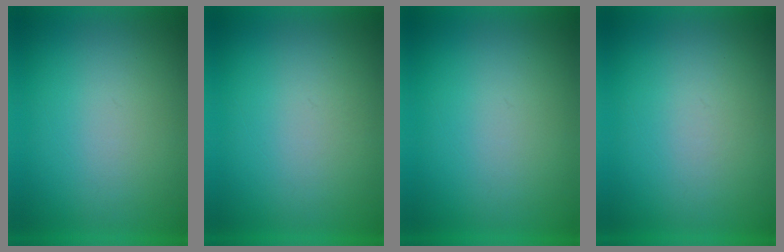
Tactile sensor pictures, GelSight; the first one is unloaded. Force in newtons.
{"total": 1.2}
{"total": 0.0}
{"total": 1.1}